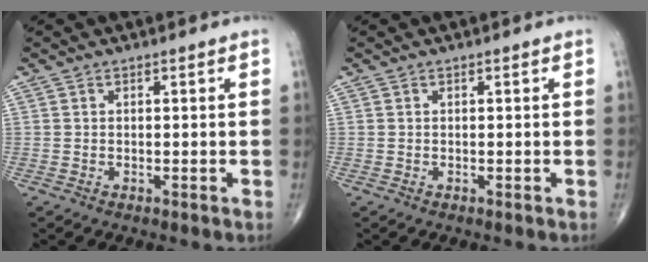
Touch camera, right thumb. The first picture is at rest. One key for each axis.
{"total": 0.0}